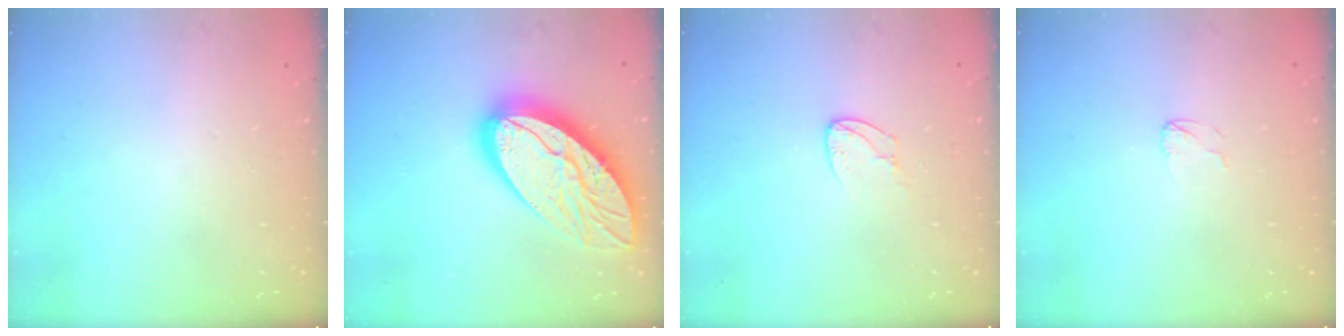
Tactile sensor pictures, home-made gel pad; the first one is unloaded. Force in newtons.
{"total": 22.3, "press": 22.2, "slide": 2.0}
{"total": 5.3, "press": 5.2, "slide": 0.4}
{"total": 2.9, "press": 2.9, "slide": 0.2}